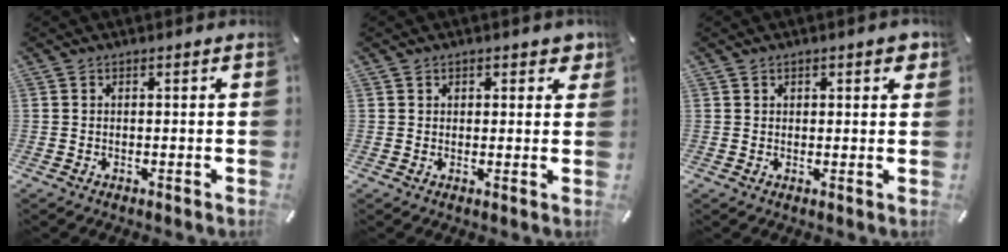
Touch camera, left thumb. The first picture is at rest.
{"total": 2.7, "force": [1.6, 1.9, 1.0], "torque": [0.009, -0.007, 0.021]}
{"total": 2.3, "force": [1.4, 1.4, 1.1], "torque": [-0.007, -0.002, 0.021]}